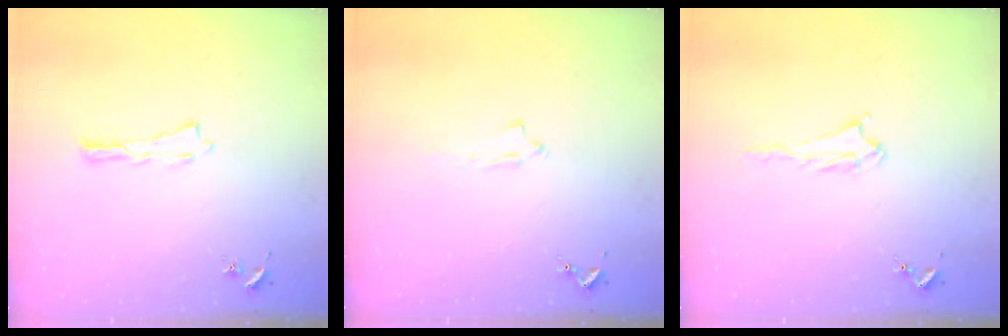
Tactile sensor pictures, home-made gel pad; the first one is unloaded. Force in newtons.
{"total": 2.0, "press": 2.0, "slide": 0.4}
{"total": 3.2, "press": 3.2, "slide": 0.5}